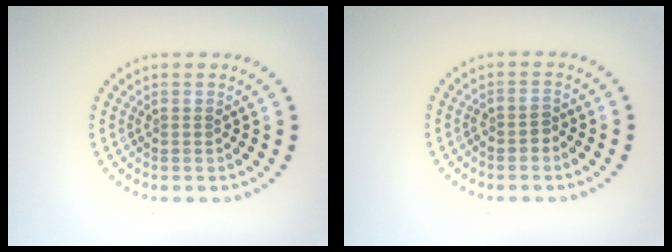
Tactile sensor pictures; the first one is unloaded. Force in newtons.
{"total": 1.1, "press": 1.0, "slide": 0.5}